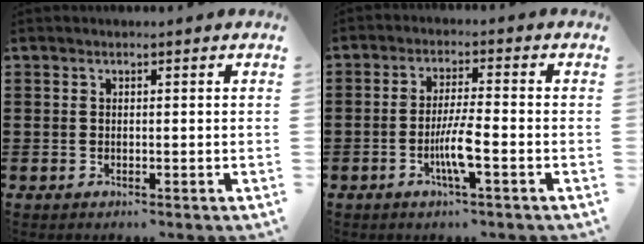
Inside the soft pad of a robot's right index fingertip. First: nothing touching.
{"total": 5.6, "force": [-2.0, 0.5, 5.2], "torque": [-0.108, -0.013, -0.042]}